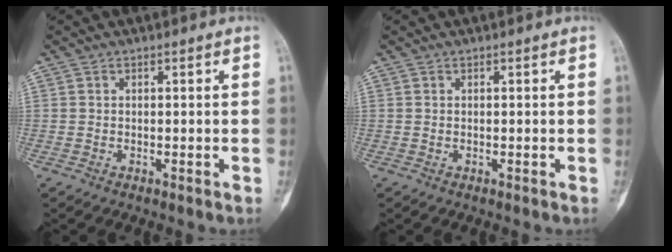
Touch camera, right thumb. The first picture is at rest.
{"total": 0.0}